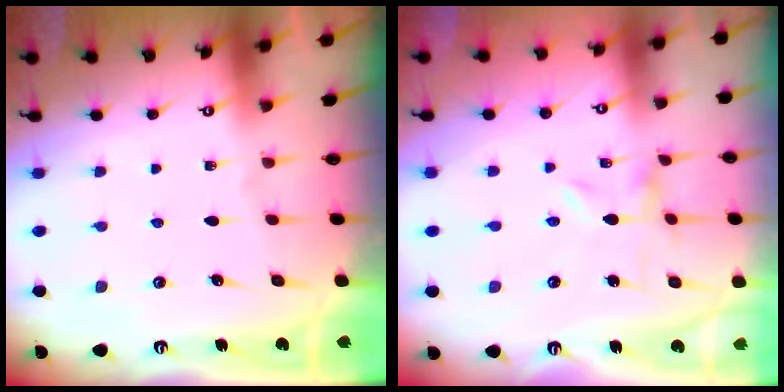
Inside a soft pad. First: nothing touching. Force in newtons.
{"total": 0.0}